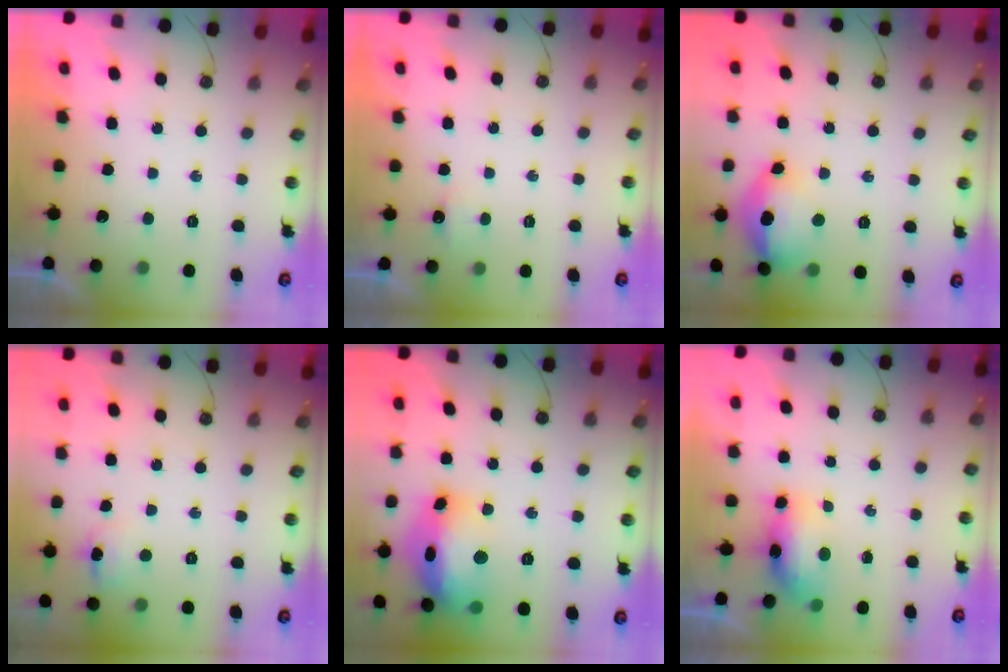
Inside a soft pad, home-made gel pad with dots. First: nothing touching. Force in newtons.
{"total": 2.8, "press": 2.8, "slide": 0.4}
{"total": 21.9, "press": 18.2, "slide": 12.1}
{"total": 6.7, "press": 6.7, "slide": 0.7}
{"total": 18.8, "press": 18.7, "slide": 1.9}
{"total": 7.4, "press": 7.4, "slide": 0.7}